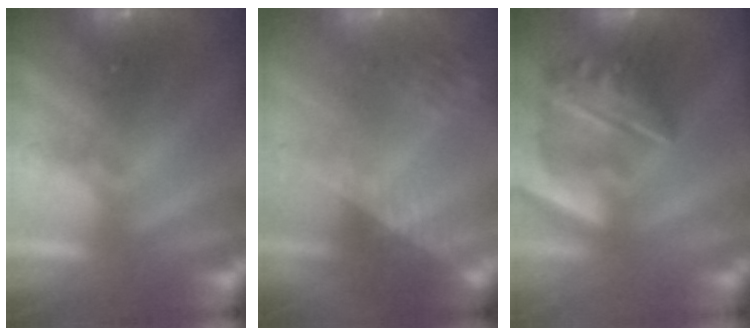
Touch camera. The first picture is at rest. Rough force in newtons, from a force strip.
{"total": 2.4}
{"total": 9.7}